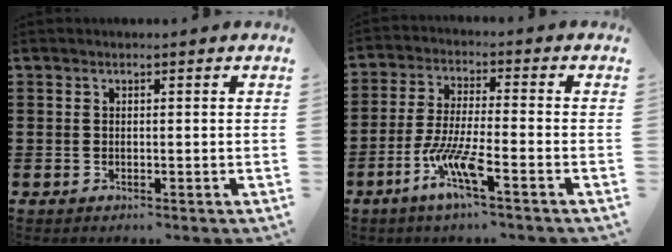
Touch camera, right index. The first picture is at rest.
{"total": 8.2, "force": [-4.5, 0.8, 6.8], "torque": [-0.156, -0.015, -0.092]}